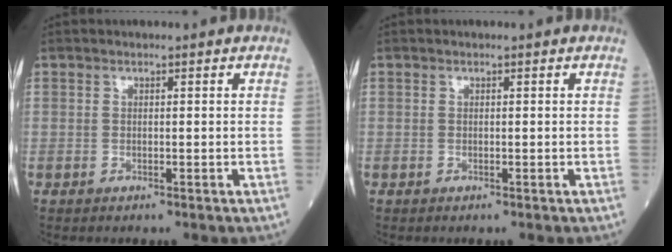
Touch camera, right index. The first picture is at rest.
{"total": 0.0}